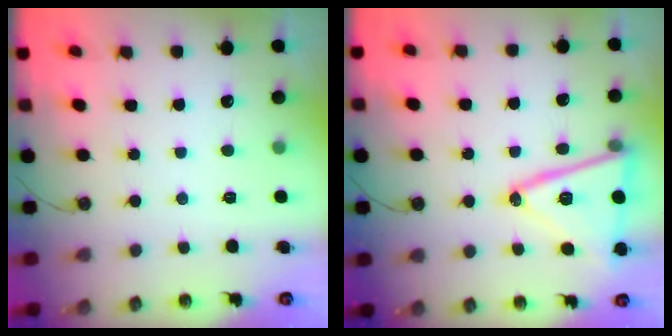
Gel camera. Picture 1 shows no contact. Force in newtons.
{"total": 18.5, "press": 18.2, "slide": 3.2}